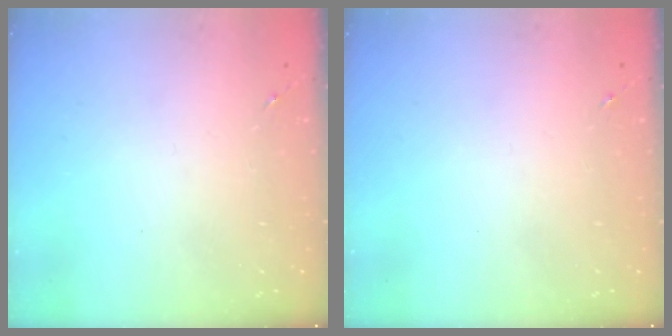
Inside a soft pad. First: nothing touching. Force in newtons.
{"total": 0.0}